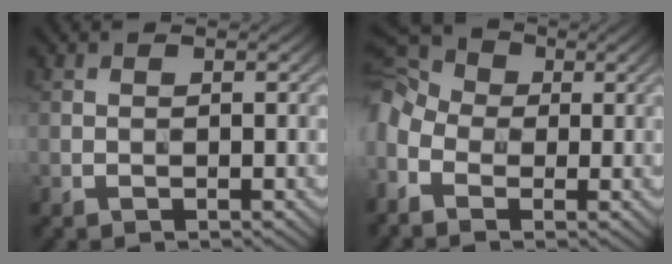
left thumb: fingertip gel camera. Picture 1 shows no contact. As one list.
[{"total": 9.5, "force": [-1.9, 7.1, 6.1], "torque": [-0.185, -0.001, -0.043]}]